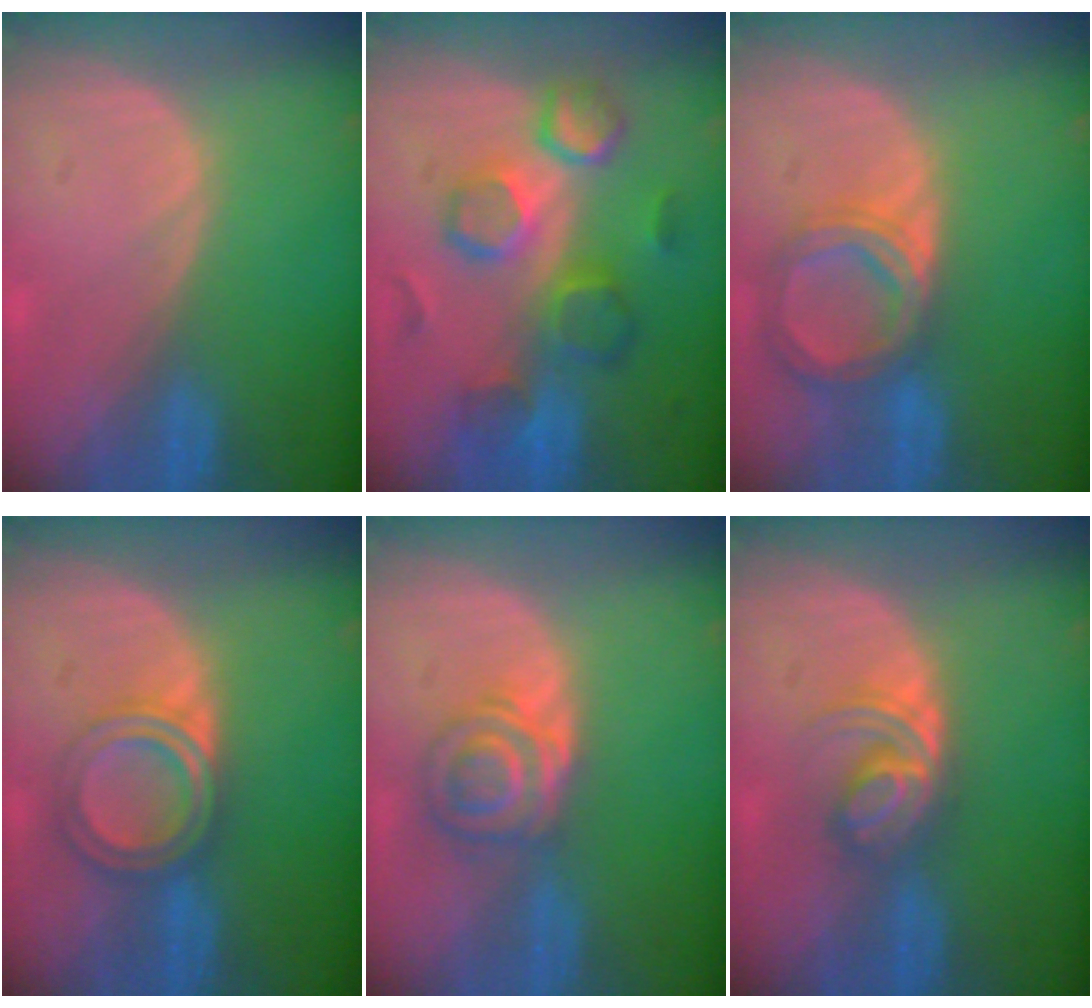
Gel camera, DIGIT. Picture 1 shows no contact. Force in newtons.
{"total": 9.4, "press": 9.1, "slide": 2.5}
{"total": 6.6, "press": 6.1, "slide": 2.5}
{"total": 5.3, "press": 5.3, "slide": 0.2}
{"total": 5.7, "press": 5.4, "slide": 2.0}
{"total": 6.0, "press": 5.0, "slide": 3.2}